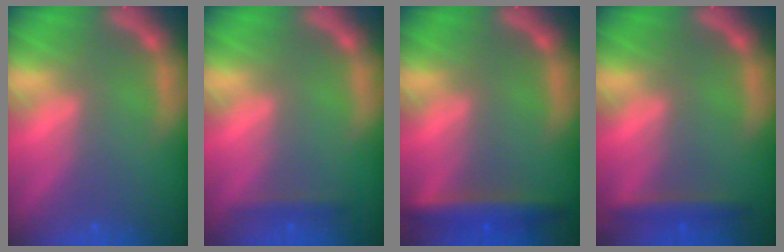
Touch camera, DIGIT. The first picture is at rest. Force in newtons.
{"total": 1.4}
{"total": 4.0}
{"total": 2.4}